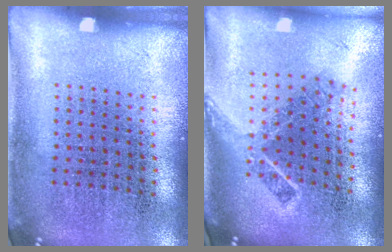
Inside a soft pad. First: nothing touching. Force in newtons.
{"total": 1.9, "press": 1.4, "slide": 1.4}